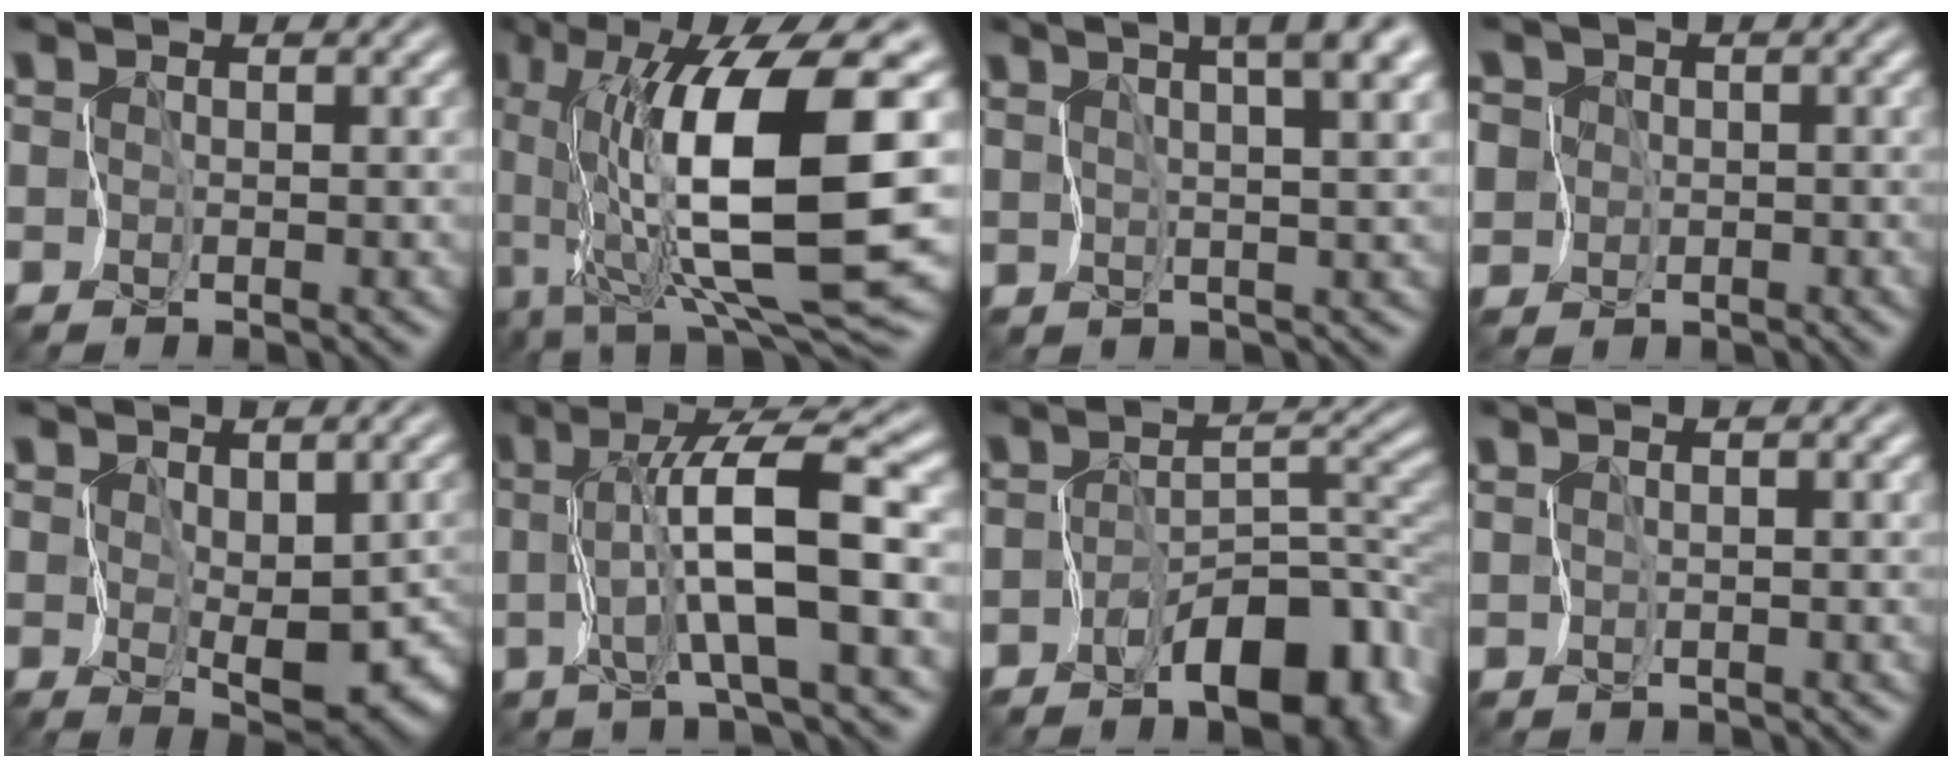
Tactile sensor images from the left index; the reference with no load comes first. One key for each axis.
{"total": 11.3, "fx": 0.8, "fy": 0.9, "fz": 11.3, "tx": -0.187, "ty": -0.016, "tz": 0.036}
{"total": 7.3, "fx": 4.8, "fy": 1.5, "fz": 5.3, "tx": -0.075, "ty": 0.008, "tz": 0.077}
{"total": 7.7, "fx": 1.5, "fy": 7.0, "fz": 2.9, "tx": -0.085, "ty": 0.016, "tz": 0.001}
{"total": 7.8, "fx": 0.5, "fy": 4.5, "fz": 6.4, "tx": -0.088, "ty": -0.035, "tz": 0.030}
{"total": 5.5, "fx": -0.5, "fy": -0.5, "fz": 5.4, "tx": -0.111, "ty": 0.000, "tz": 0.001}
{"total": 7.8, "fx": -5.2, "fy": 2.8, "fz": 5.2, "tx": -0.066, "ty": -0.014, "tz": -0.077}
{"total": 1.5, "fx": 0.3, "fy": -1.3, "fz": -0.7, "tx": 0.004, "ty": -0.013, "tz": 0.021}